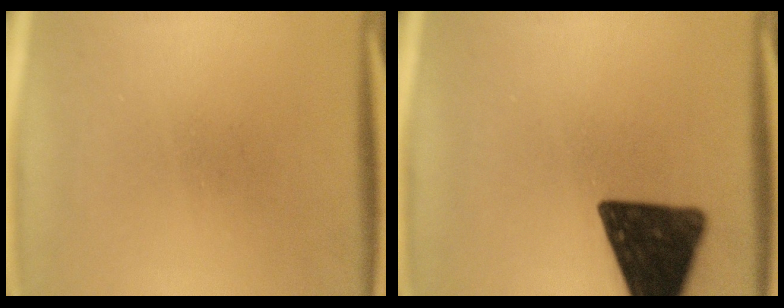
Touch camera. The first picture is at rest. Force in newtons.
{"total": 16.6}